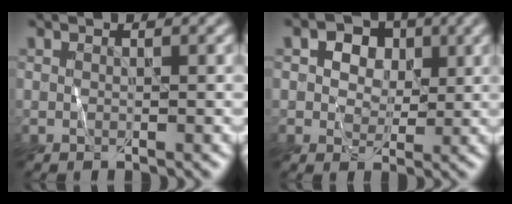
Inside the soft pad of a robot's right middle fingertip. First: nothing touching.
{"total": 4.9, "force": [2.2, 3.6, 2.5], "torque": [-0.030, 0.021, 0.011]}